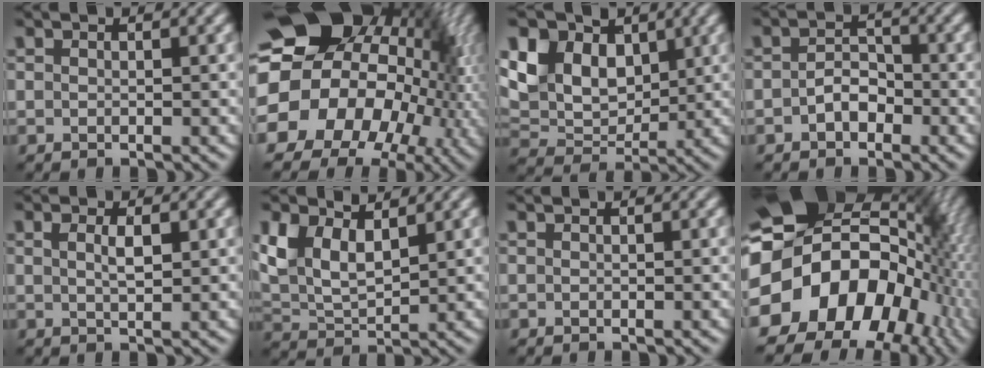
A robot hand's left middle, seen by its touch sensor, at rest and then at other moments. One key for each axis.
{"total": 21.4, "fx": -1.4, "fy": 17.3, "fz": 12.5, "tx": -0.185, "ty": 0.003, "tz": -0.062}
{"total": 7.7, "fx": 3.4, "fy": 5.3, "fz": 4.4, "tx": -0.108, "ty": 0.010, "tz": 0.054}
{"total": 2.3, "fx": -0.9, "fy": 1.5, "fz": 1.5, "tx": -0.029, "ty": 0.006, "tz": -0.020}
{"total": 2.1, "fx": 0.6, "fy": 0.8, "fz": 1.8, "tx": -0.036, "ty": 0.000, "tz": 0.013}
{"total": 6.0, "fx": 2.8, "fy": 3.1, "fz": 4.3, "tx": -0.097, "ty": 0.002, "tz": 0.052}
{"total": 0.0}
{"total": 18.8, "fx": -2.1, "fy": 14.6, "fz": 11.6, "tx": -0.202, "ty": 0.004, "tz": -0.038}